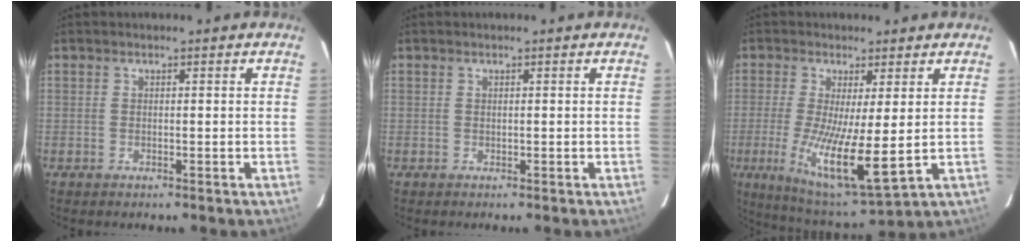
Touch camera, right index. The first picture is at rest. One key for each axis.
{"total": 0.0}
{"total": 13.1, "fx": -1.9, "fy": 2.0, "fz": 12.9, "tx": -0.236, "ty": -0.043, "tz": -0.022}